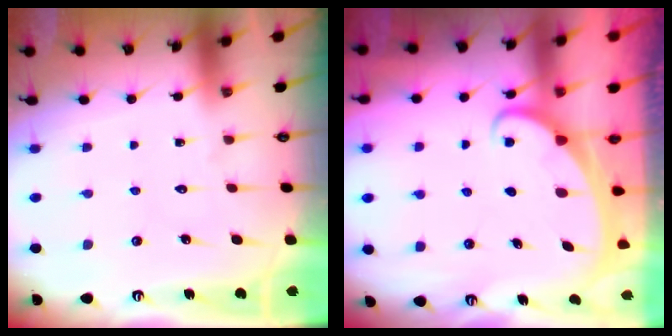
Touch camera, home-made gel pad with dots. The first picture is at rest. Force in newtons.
{"total": 1.9, "press": 1.9, "slide": 0.1}